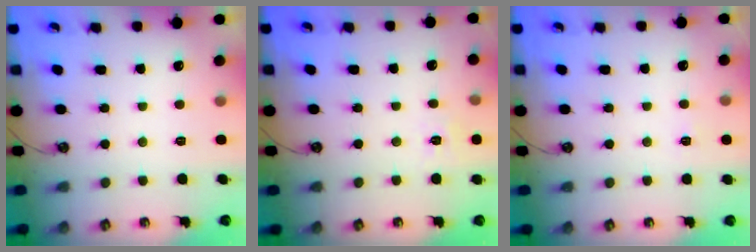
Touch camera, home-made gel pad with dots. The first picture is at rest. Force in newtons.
{"total": 4.9, "press": 4.9, "slide": 0.5}
{"total": 3.7, "press": 3.7, "slide": 0.4}